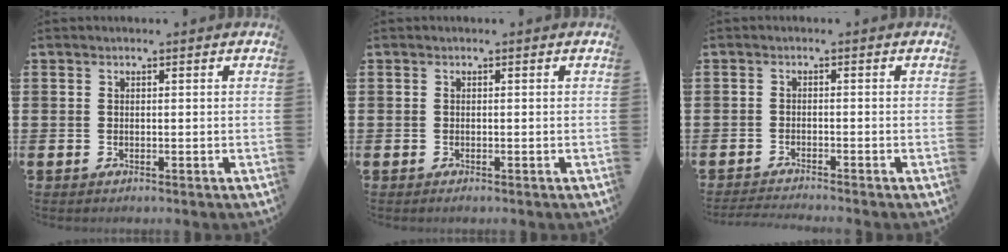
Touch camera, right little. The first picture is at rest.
{"total": 0.0}
{"total": 1.3, "force": [-1.3, -0.2, 0.4], "torque": [-0.007, 0.001, -0.025]}